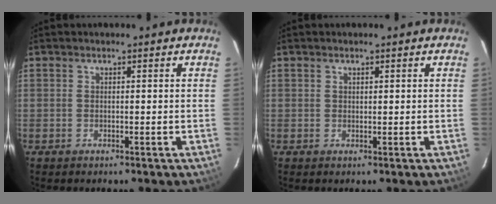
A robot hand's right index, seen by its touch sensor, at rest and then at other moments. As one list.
[{"total": 0.6, "force": [0.4, 0.3, 0.2], "torque": [-0.004, 0.002, 0.008]}]